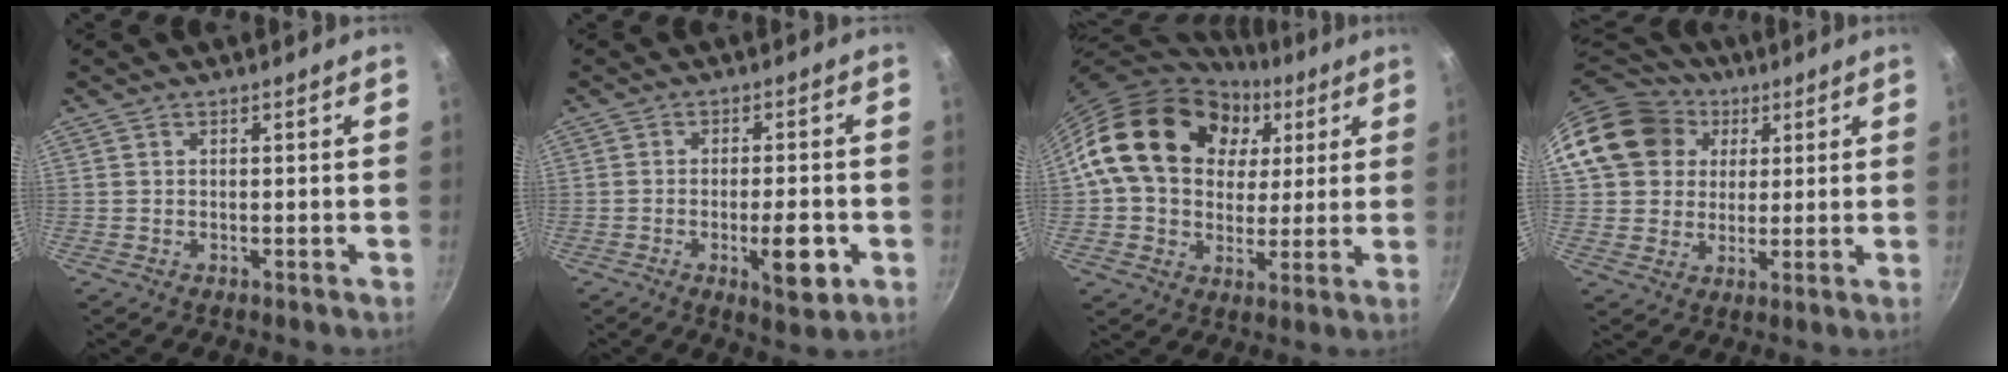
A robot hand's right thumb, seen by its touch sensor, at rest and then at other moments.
{"total": 7.8, "force": [-2.5, 2.6, 7.0], "torque": [-0.089, 0.008, -0.031]}
{"total": 21.9, "force": [6.7, 16.7, 12.4], "torque": [-0.192, 0.014, 0.111]}
{"total": 16.4, "force": [5.0, 14.0, 6.7], "torque": [-0.114, 0.025, 0.086]}